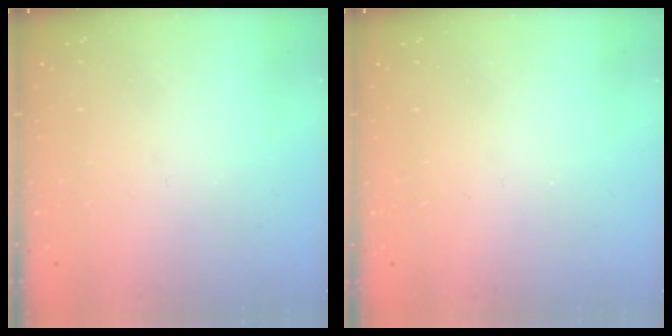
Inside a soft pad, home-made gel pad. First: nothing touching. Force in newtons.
{"total": 2.2, "press": 2.1, "slide": 0.4}